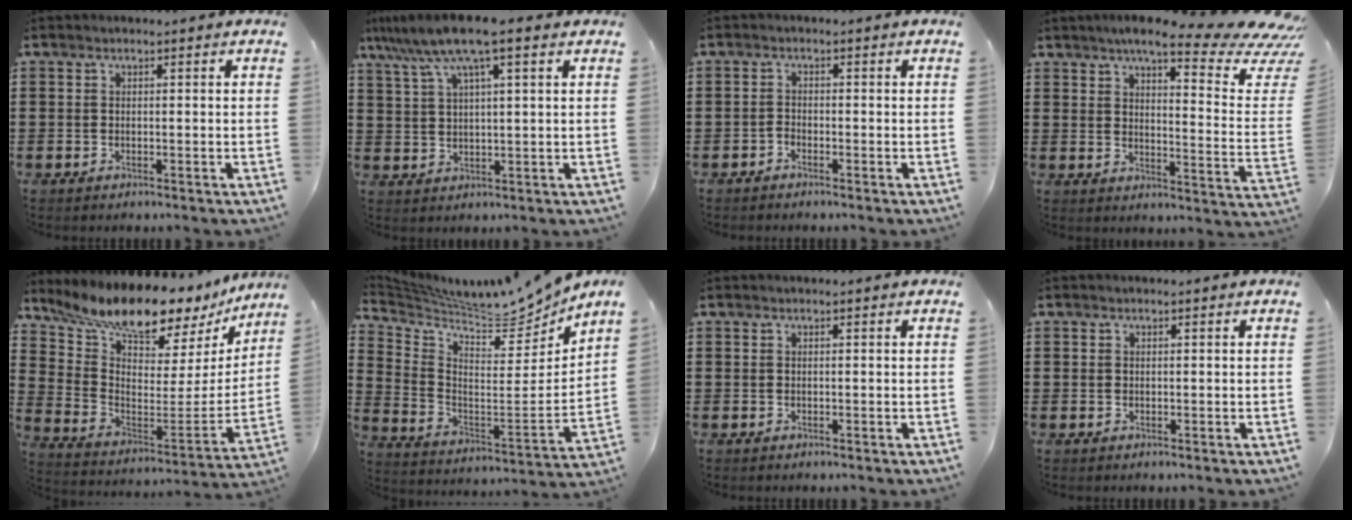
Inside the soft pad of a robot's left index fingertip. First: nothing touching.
{"total": 8.5, "force": [5.4, 0.9, 6.5], "torque": [-0.139, -0.010, 0.095]}
{"total": 1.2, "force": [-1.1, 0.3, 0.2], "torque": [-0.010, 0.001, -0.023]}
{"total": 10.4, "force": [7.3, 1.6, 7.2], "torque": [-0.114, -0.050, 0.113]}
{"total": 9.5, "force": [8.8, 1.3, 3.2], "torque": [-0.085, -0.085, 0.142]}
{"total": 6.9, "force": [6.6, 0.8, 1.7], "torque": [-0.057, -0.066, 0.107]}
{"total": 0.0}
{"total": 0.5, "force": [0.1, 0.5, -0.1], "torque": [0.001, 0.005, 0.001]}